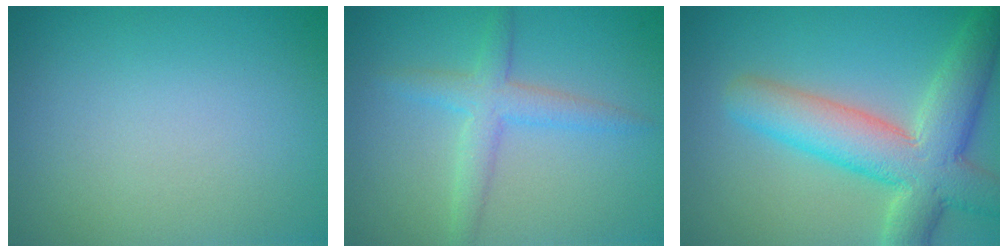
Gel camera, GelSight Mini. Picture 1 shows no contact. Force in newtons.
{"total": 2.9, "press": 2.9, "slide": 0.1}
{"total": 8.1, "press": 8.1, "slide": 0.6}